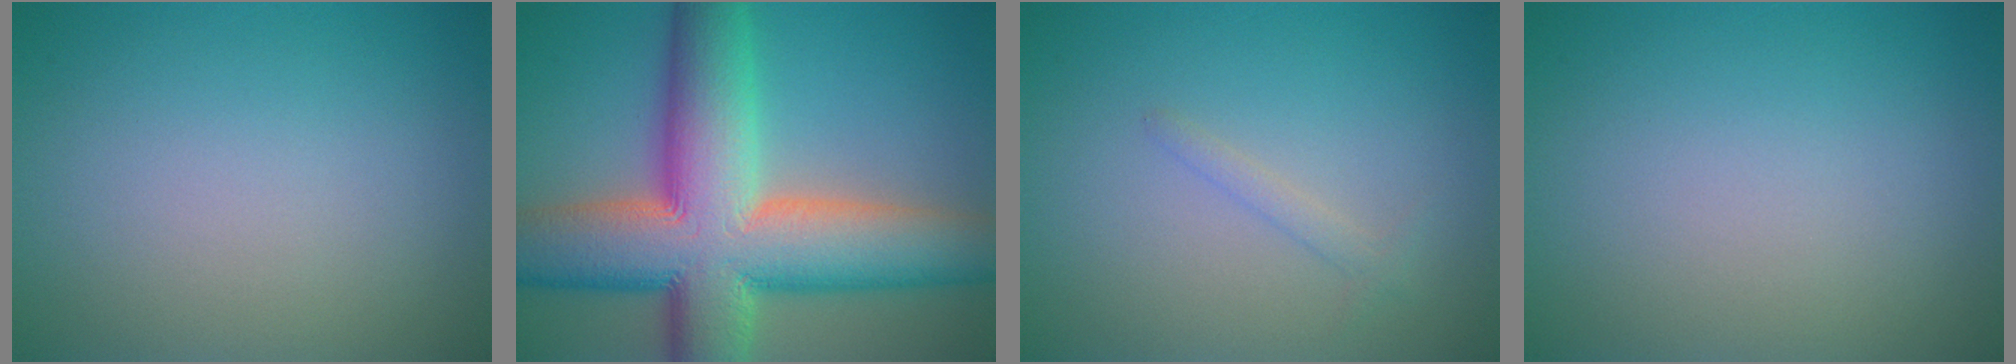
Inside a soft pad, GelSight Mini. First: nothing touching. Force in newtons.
{"total": 15.2, "press": 15.2, "slide": 0.8}
{"total": 1.1, "press": 1.1, "slide": 0.1}
{"total": 0.0}